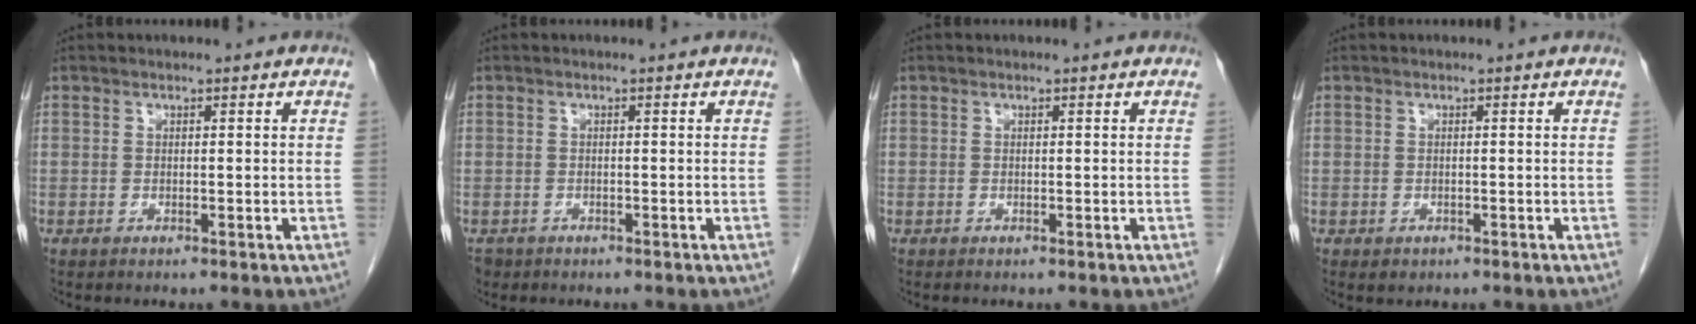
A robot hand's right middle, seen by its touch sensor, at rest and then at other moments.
{"total": 1.8, "force": [-1.3, 1.3, 0.1], "torque": [-0.010, 0.001, -0.020]}
{"total": 0.0}
{"total": 0.8, "force": [-0.4, 0.7, 0.3], "torque": [-0.007, 0.000, 0.001]}